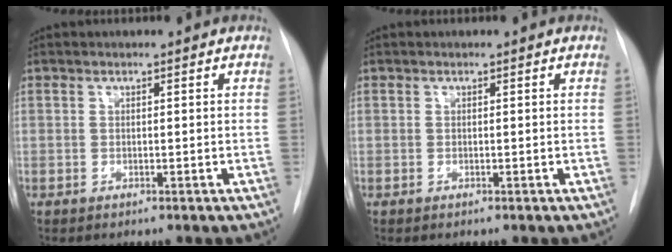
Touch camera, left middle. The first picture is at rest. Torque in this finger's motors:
{"motor_torque": [0.00, 0.00, -0.01, 0.00]}